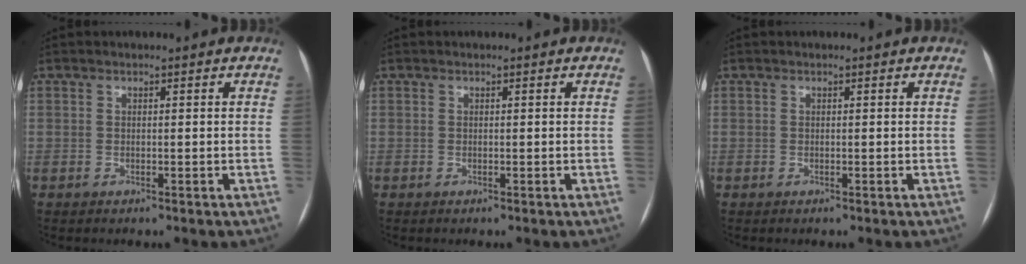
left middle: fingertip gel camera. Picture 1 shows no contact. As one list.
[{"total": 0.0}, {"total": 0.0}]